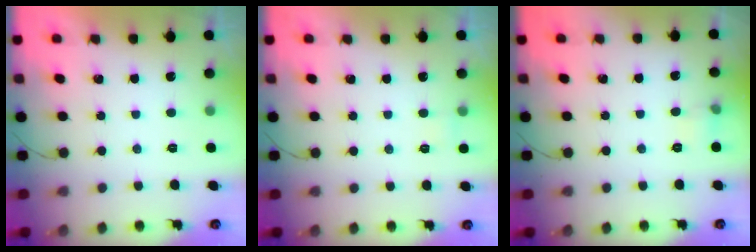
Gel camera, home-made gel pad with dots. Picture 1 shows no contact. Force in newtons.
{"total": 2.1, "press": 2.0, "slide": 0.7}
{"total": 4.8, "press": 4.6, "slide": 1.4}